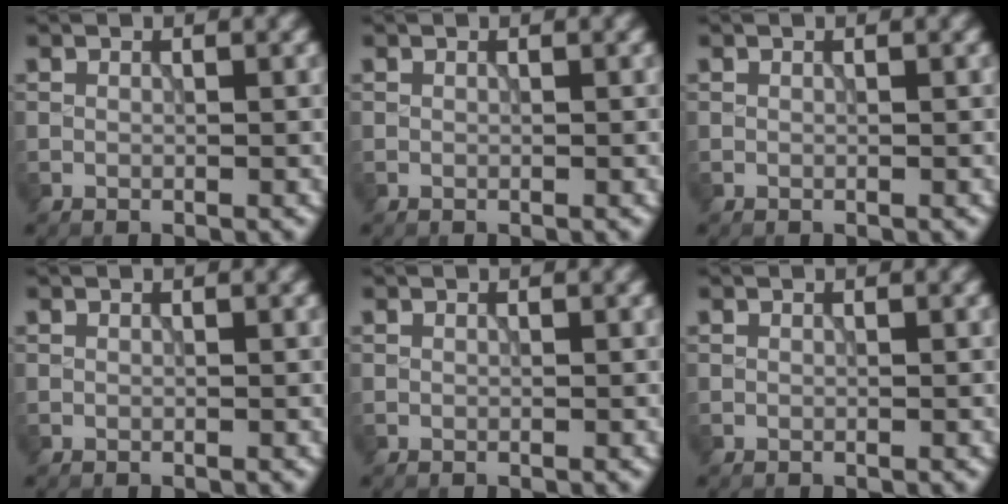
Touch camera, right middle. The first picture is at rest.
{"total": 0.0}
{"total": 0.0}
{"total": 0.0}
{"total": 0.0}
{"total": 0.0}